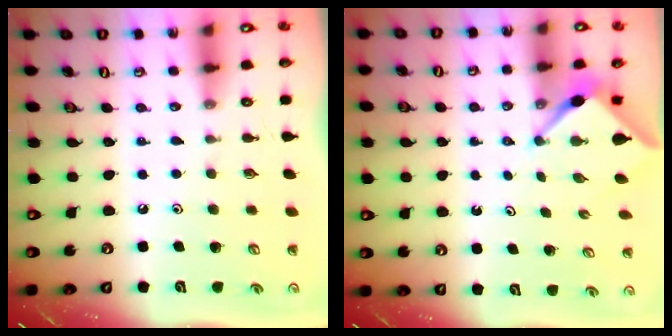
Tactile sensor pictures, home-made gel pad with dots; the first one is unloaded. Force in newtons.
{"total": 3.8, "press": 3.8, "slide": 0.3}